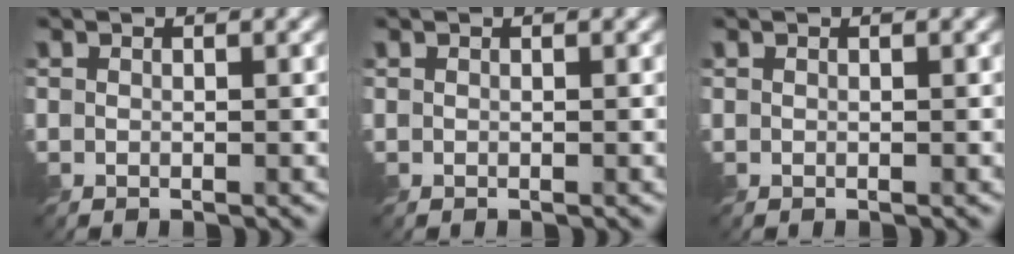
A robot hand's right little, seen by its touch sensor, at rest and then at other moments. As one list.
[{"total": 0.0}, {"total": 0.0}]